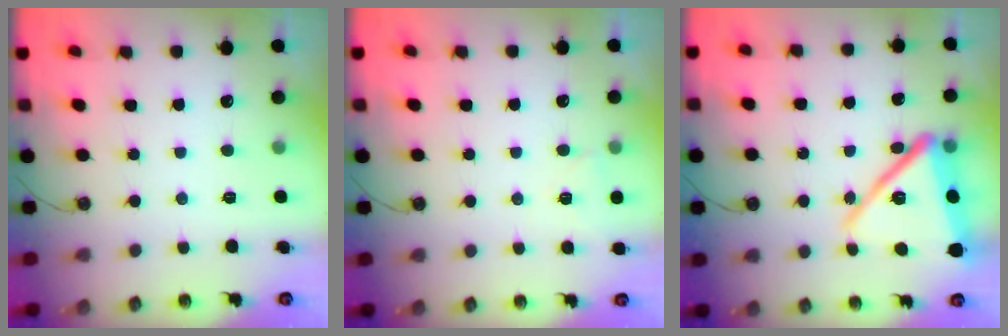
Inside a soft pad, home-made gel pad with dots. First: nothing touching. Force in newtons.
{"total": 4.4, "press": 3.7, "slide": 2.5}
{"total": 19.4, "press": 16.4, "slide": 10.3}